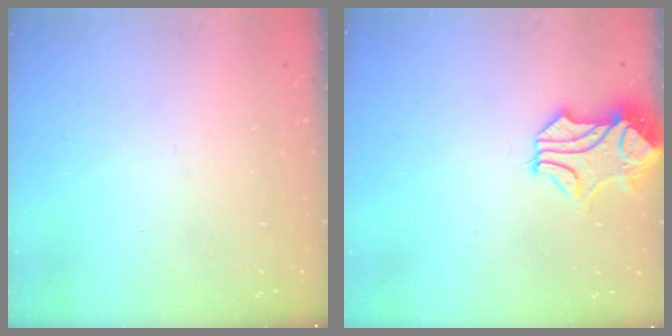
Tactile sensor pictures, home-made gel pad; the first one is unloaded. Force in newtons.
{"total": 0.8, "press": 0.3, "slide": 0.7}